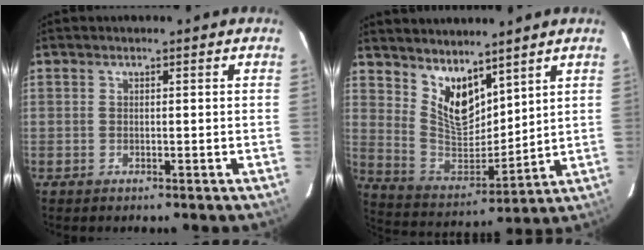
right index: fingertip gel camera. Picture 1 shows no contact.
{"total": 11.1, "force": [7.6, 5.2, 6.3], "torque": [-0.113, -0.011, 0.157]}